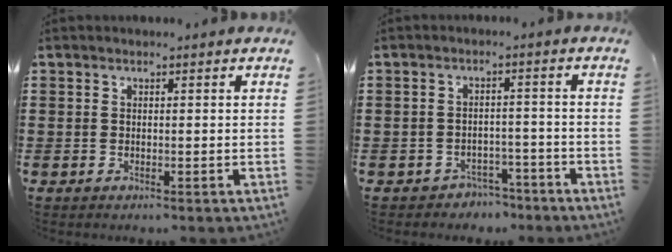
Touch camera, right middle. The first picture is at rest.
{"total": 2.8, "force": [-2.8, 0.7, -0.2], "torque": [-0.007, 0.002, -0.061]}